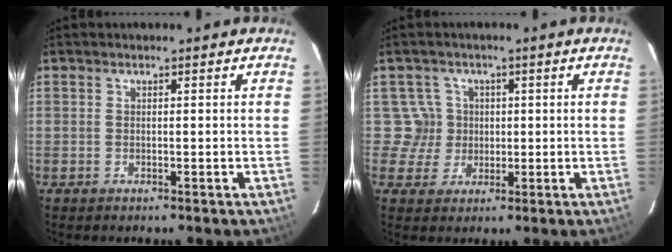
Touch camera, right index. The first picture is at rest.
{"total": 4.5, "force": [0.2, 4.4, -0.1], "torque": [0.009, 0.014, 0.004]}